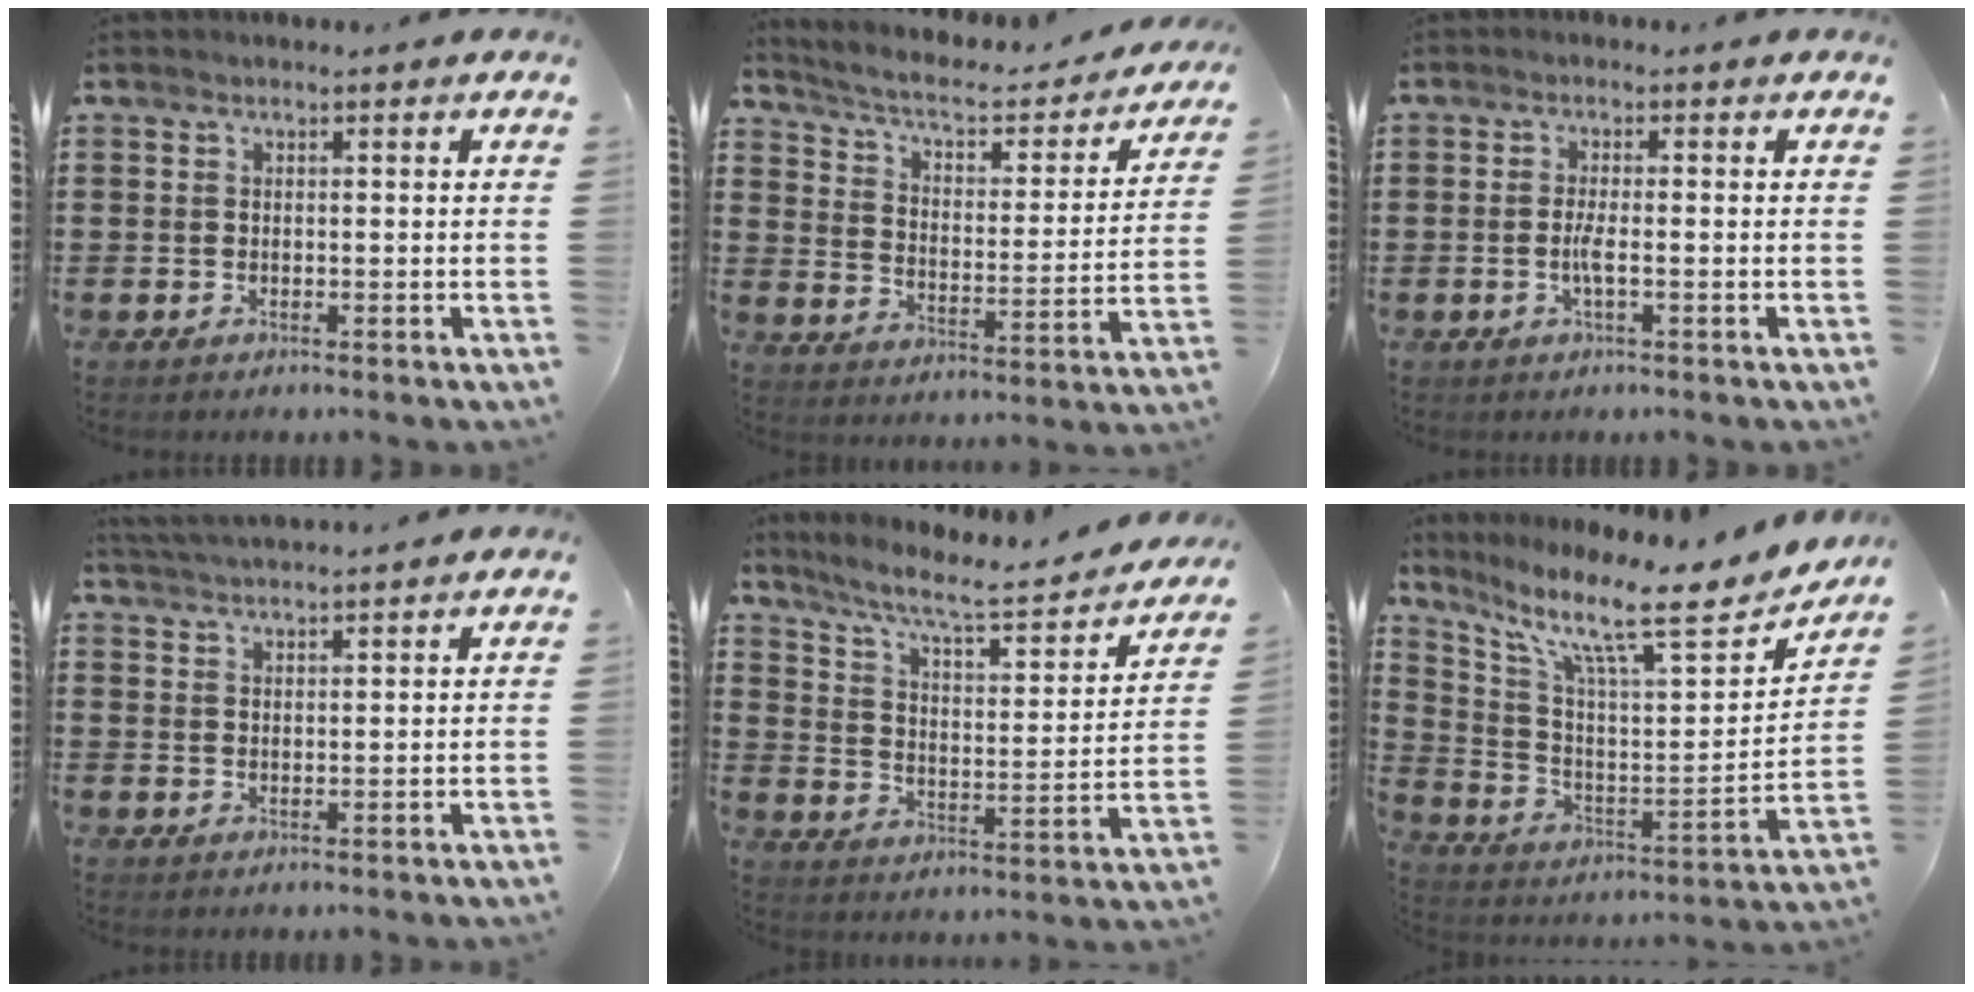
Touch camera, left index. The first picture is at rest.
{"total": 4.3, "force": [3.4, 1.1, 2.3], "torque": [-0.064, -0.025, 0.049]}
{"total": 2.6, "force": [-0.6, 0.3, 2.5], "torque": [-0.060, -0.006, -0.016]}
{"total": 2.7, "force": [2.7, -0.4, 0.2], "torque": [-0.012, -0.007, 0.050]}
{"total": 6.9, "force": [5.6, 0.6, 4.0], "torque": [-0.094, -0.042, 0.085]}
{"total": 11.5, "force": [8.7, 1.7, 7.3], "torque": [-0.154, -0.068, 0.133]}